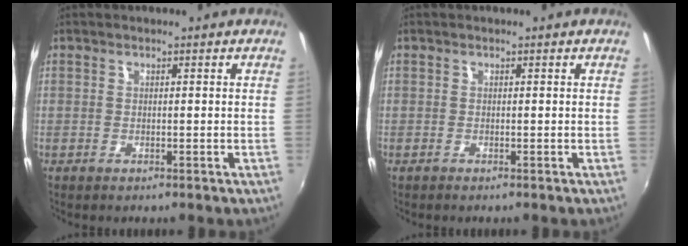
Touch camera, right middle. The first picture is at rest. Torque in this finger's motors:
{"motor_torque": [0.00, 0.00, 0.00, 0.00]}